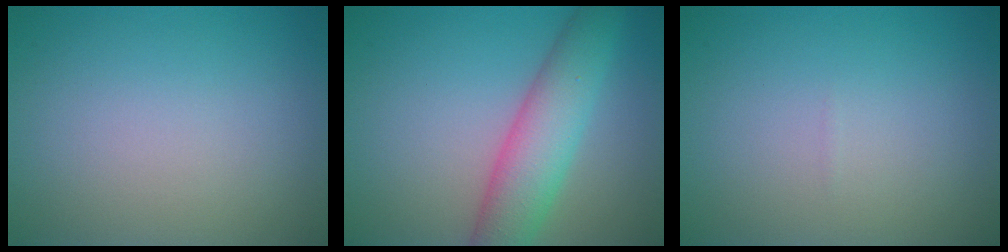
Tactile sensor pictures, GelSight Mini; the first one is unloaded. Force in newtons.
{"total": 5.9, "press": 5.9, "slide": 0.2}
{"total": 0.0}